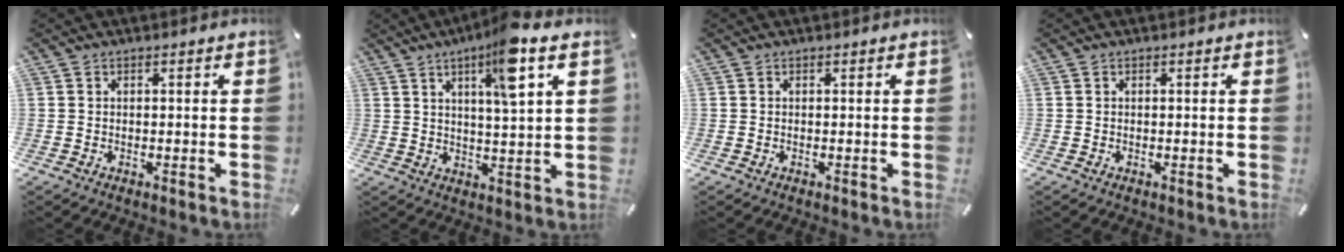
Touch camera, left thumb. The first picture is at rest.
{"total": 10.3, "force": [5.4, 1.4, 8.6], "torque": [-0.128, -0.026, 0.083]}
{"total": 0.0}
{"total": 0.0}